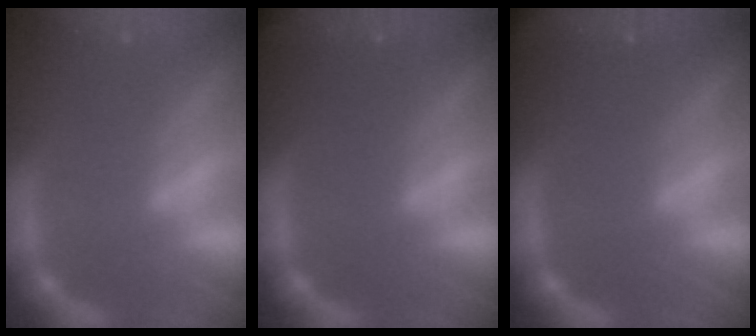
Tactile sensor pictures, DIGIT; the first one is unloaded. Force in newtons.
{"total": 3.5}
{"total": 4.4}